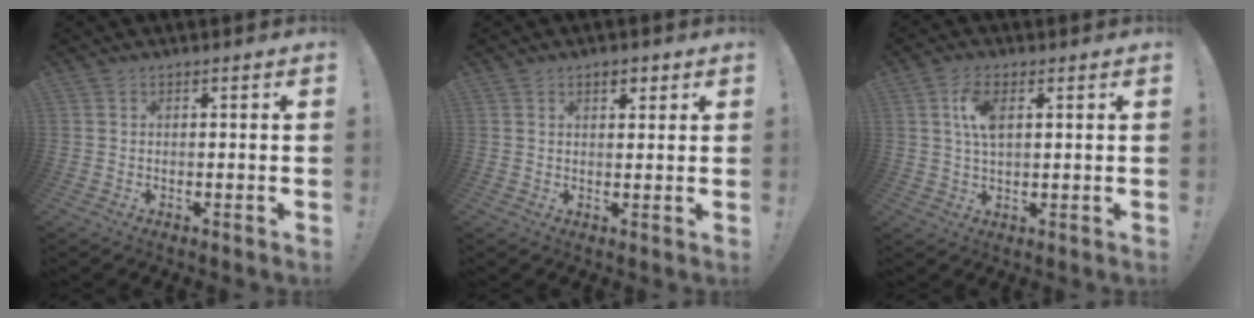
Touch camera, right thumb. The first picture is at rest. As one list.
[{"total": 2.7, "force": [1.5, 1.6, 1.6], "torque": [-0.013, -0.005, 0.022]}, {"total": 6.8, "force": [1.9, 3.2, 5.6], "torque": [-0.102, -0.002, 0.031]}]